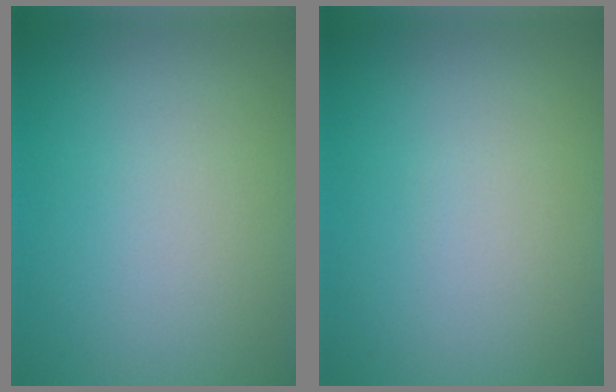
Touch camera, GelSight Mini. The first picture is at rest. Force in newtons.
{"total": 0.0}